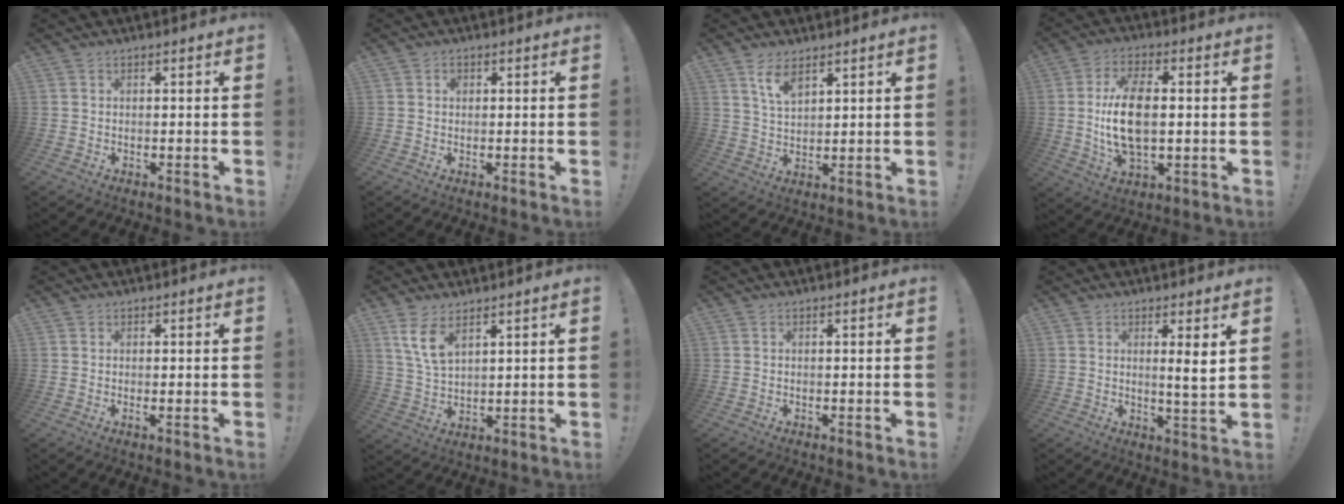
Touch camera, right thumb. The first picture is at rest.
{"total": 1.1, "force": [0.3, 1.0, 0.3], "torque": [-0.001, 0.002, 0.003]}
{"total": 6.3, "force": [4.2, 2.6, 3.8], "torque": [-0.071, -0.019, 0.077]}
{"total": 13.6, "force": [0.3, 7.4, 11.4], "torque": [-0.217, -0.005, 0.001]}
{"total": 0.6, "force": [0.3, 0.0, 0.6], "torque": [-0.006, -0.002, 0.004]}
{"total": 7.3, "force": [4.5, 3.1, 4.9], "torque": [-0.094, -0.018, 0.086]}
{"total": 0.0}
{"total": 5.2, "force": [2.1, -0.5, 4.7], "torque": [-0.069, -0.022, 0.028]}